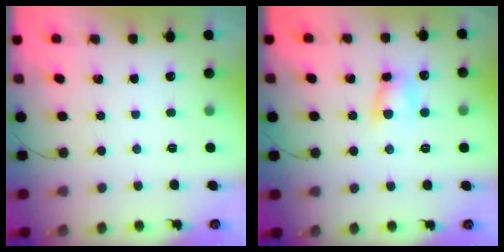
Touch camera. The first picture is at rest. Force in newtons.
{"total": 5.7, "press": 5.7, "slide": 0.8}